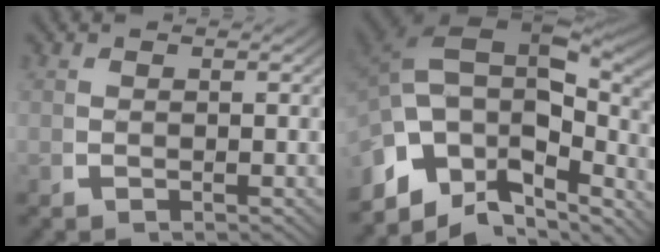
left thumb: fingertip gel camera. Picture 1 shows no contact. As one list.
[{"total": 15.9, "force": [-1.1, 10.9, 11.5], "torque": [-0.209, -0.029, -0.003]}]